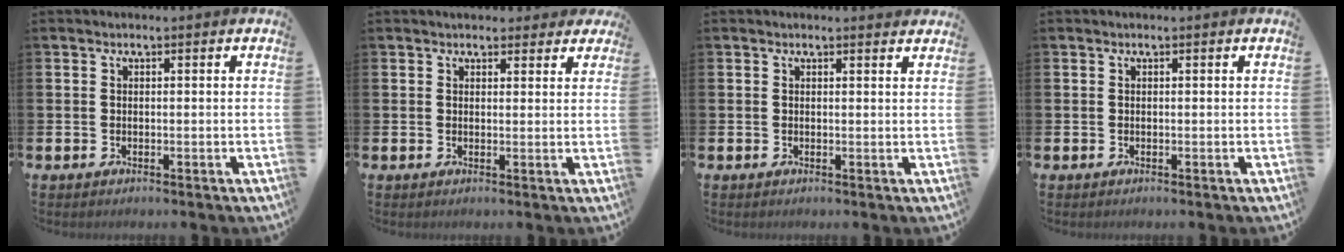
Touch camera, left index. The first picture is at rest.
{"total": 2.3, "force": [2.1, 1.1, 0.1], "torque": [0.010, -0.006, 0.034]}
{"total": 0.7, "force": [0.6, 0.0, 0.1], "torque": [0.005, -0.003, 0.011]}
{"total": 0.0}